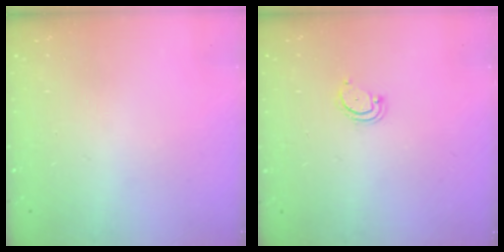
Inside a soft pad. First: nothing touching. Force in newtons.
{"total": 2.3, "press": 2.3, "slide": 0.2}